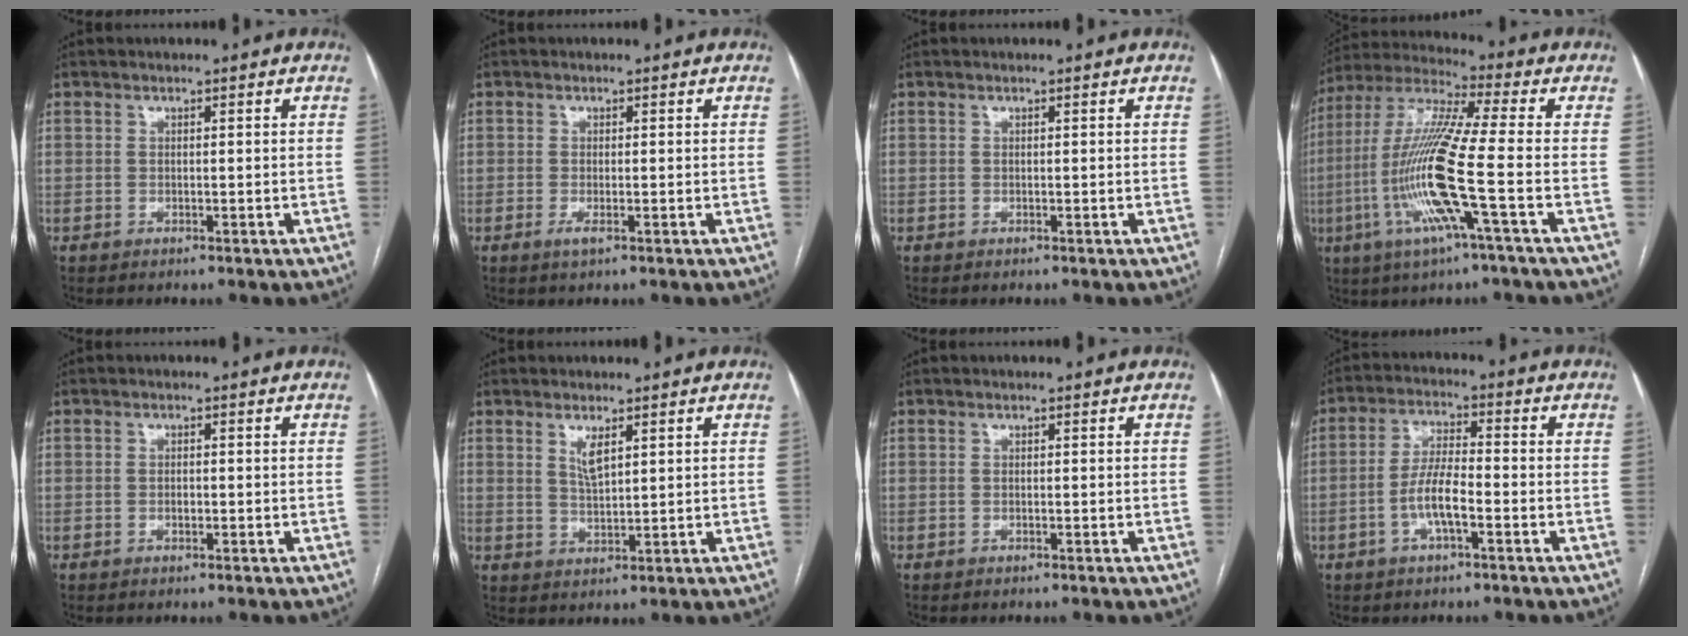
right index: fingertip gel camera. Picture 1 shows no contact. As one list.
[{"total": 1.6, "force": [-0.7, 0.2, 1.5], "torque": [-0.026, -0.003, -0.011]}, {"total": 0.0}, {"total": 15.5, "force": [-4.0, -0.6, 14.9], "torque": [-0.312, -0.008, -0.090]}, {"total": 0.9, "force": [-0.3, 0.4, 0.8], "torque": [-0.014, 0.001, -0.005]}, {"total": 3.2, "force": [1.7, 0.7, 2.6], "torque": [-0.055, -0.005, 0.037]}, {"total": 0.0}, {"total": 6.3, "force": [-2.2, 1.5, 5.8], "torque": [-0.118, 0.007, -0.045]}]